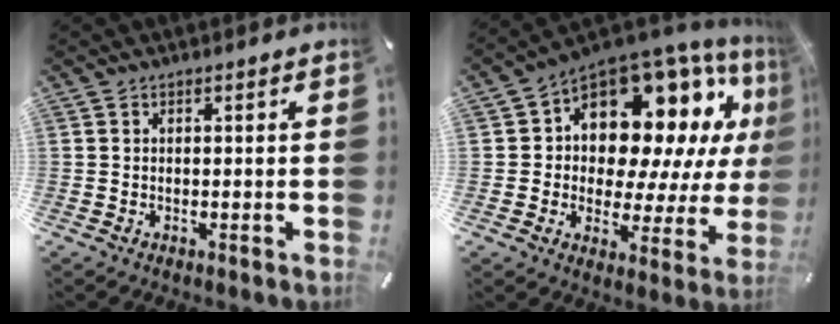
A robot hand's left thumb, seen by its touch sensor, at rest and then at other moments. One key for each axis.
{"total": 15.2, "fx": 8.1, "fy": 9.8, "fz": 8.4, "tx": -0.127, "ty": -0.079, "tz": 0.139}